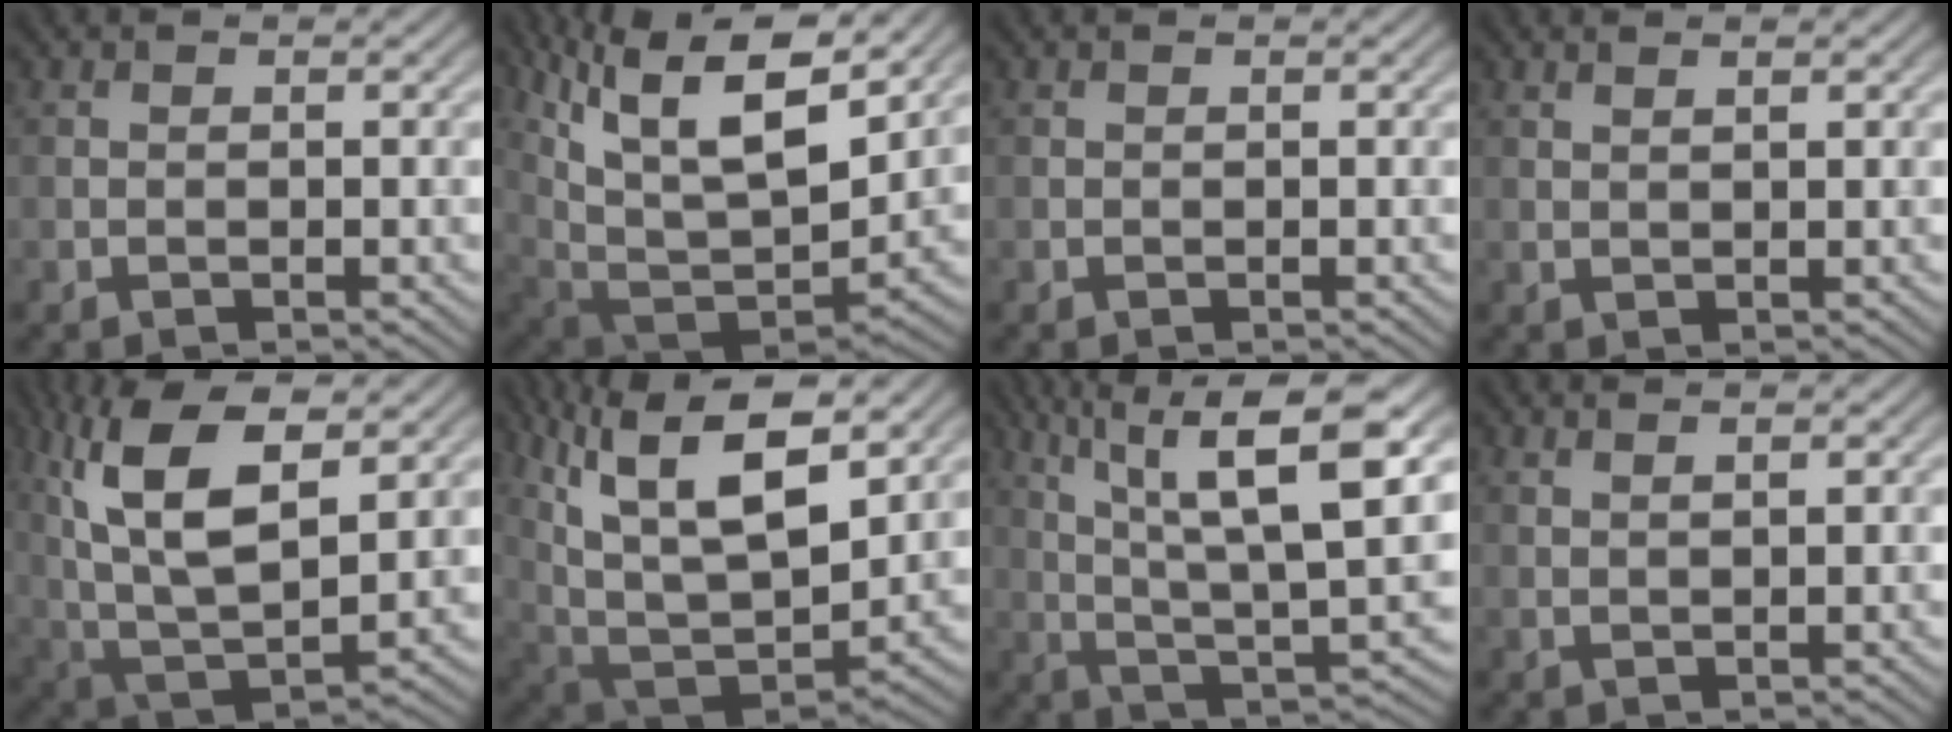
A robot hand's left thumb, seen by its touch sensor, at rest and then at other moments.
{"total": 16.8, "force": [8.5, 7.4, 12.5], "torque": [-0.269, 0.015, 0.156]}
{"total": 0.0}
{"total": 0.9, "force": [0.6, -0.5, 0.6], "torque": [-0.003, -0.003, 0.010]}
{"total": 14.4, "force": [5.0, 6.2, 12.0], "torque": [-0.259, 0.004, 0.099]}
{"total": 19.3, "force": [8.6, 9.7, 14.3], "torque": [-0.307, 0.026, 0.163]}
{"total": 14.6, "force": [5.7, 3.6, 13.0], "torque": [-0.222, 0.002, 0.105]}
{"total": 1.6, "force": [1.1, -0.2, 1.2], "torque": [-0.011, -0.001, 0.015]}